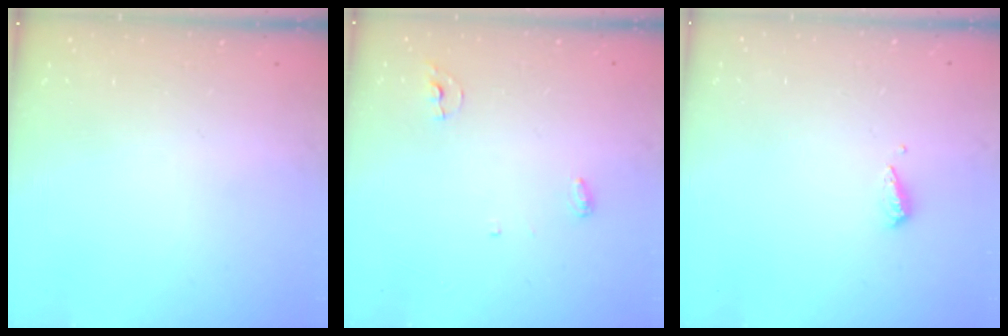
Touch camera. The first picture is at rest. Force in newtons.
{"total": 3.8, "press": 3.8, "slide": 0.3}
{"total": 2.9, "press": 2.9, "slide": 0.4}